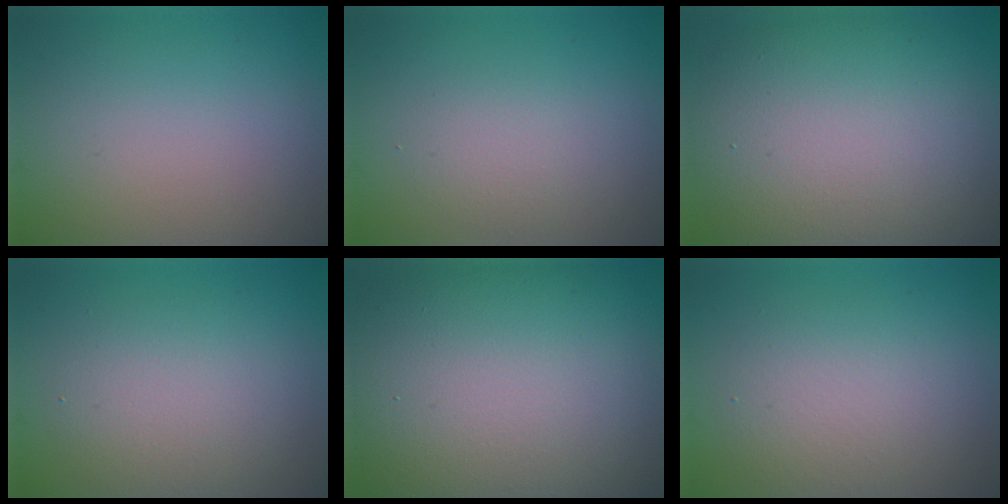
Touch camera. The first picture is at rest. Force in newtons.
{"total": 2.0, "press": 2.0, "slide": 0.1}
{"total": 12.9, "press": 12.9, "slide": 1.0}
{"total": 4.0, "press": 4.0, "slide": 0.1}
{"total": 17.1, "press": 17.1, "slide": 0.8}
{"total": 4.3, "press": 4.3, "slide": 0.1}